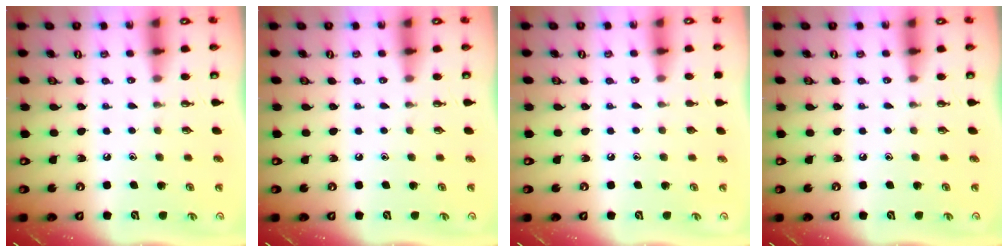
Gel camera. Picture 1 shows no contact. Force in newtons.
{"total": 0.0}
{"total": 0.0}
{"total": 0.0}